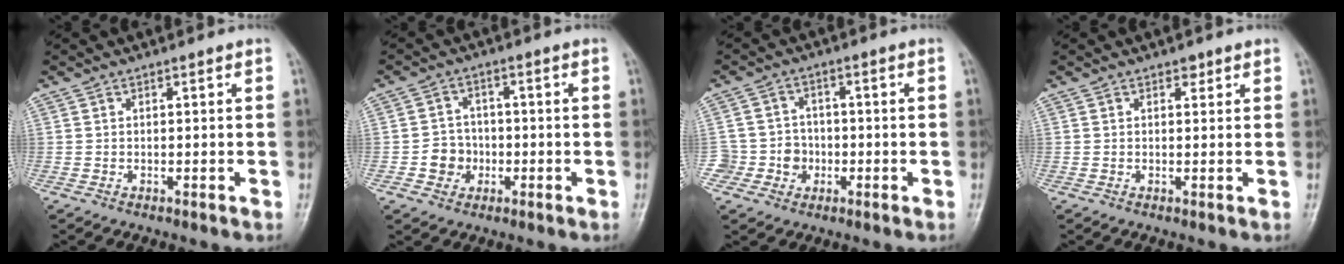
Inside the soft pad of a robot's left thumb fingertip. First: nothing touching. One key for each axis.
{"total": 5.1, "fx": -1.4, "fy": 4.6, "fz": 1.5, "tx": 0.005, "ty": 0.013, "tz": -0.026}
{"total": 6.0, "fx": -1.8, "fy": 5.7, "fz": 0.7, "tx": 0.030, "ty": 0.016, "tz": -0.032}
{"total": 1.2, "fx": 0.8, "fy": 0.7, "fz": 0.5, "tx": 0.003, "ty": -0.004, "tz": 0.008}